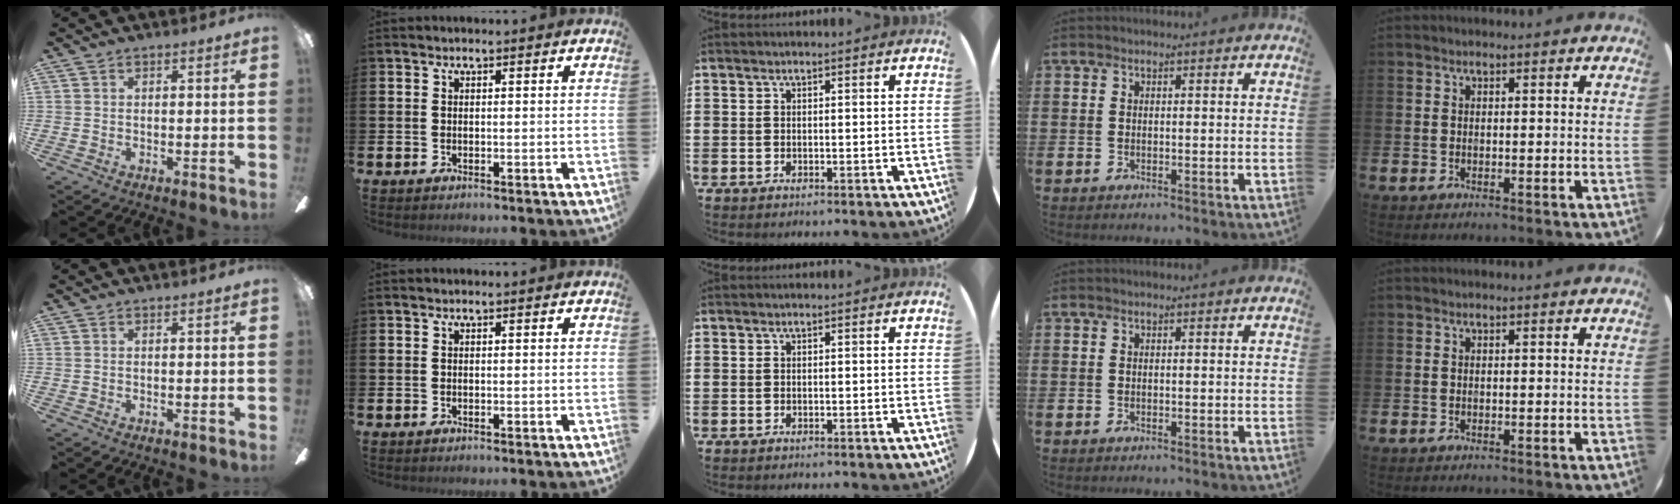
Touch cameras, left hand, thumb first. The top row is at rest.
{}